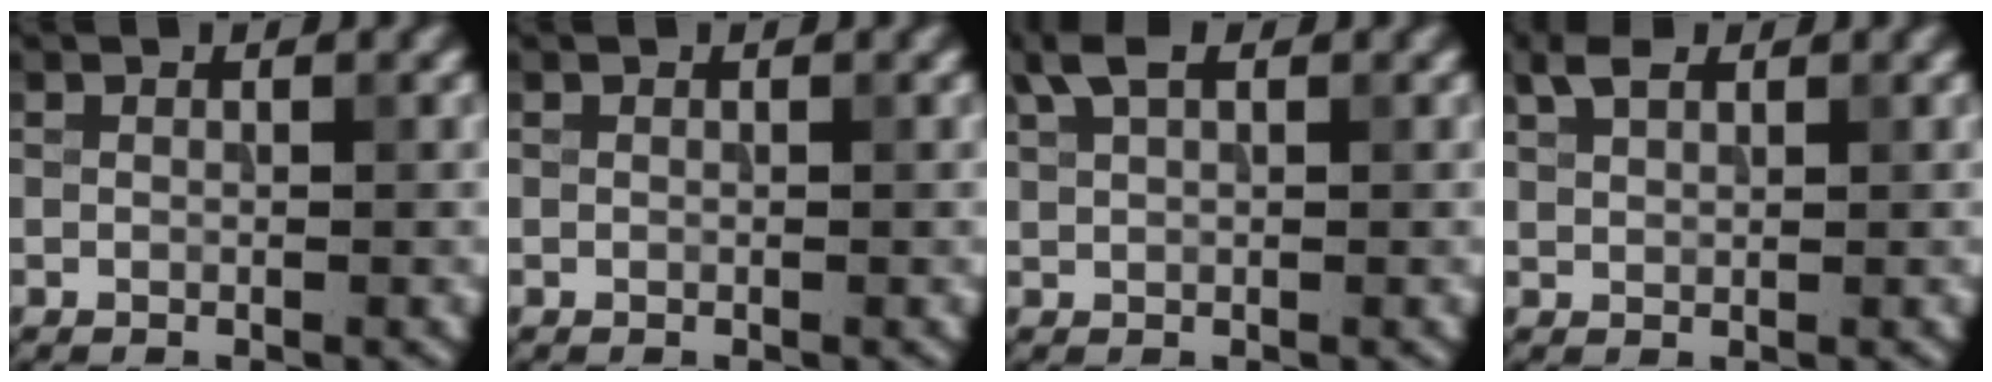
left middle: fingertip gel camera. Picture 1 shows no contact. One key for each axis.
{"total": 0.0}
{"total": 2.8, "fx": 1.6, "fy": 1.2, "fz": 1.8, "tx": -0.042, "ty": 0.007, "tz": 0.032}
{"total": 2.3, "fx": 1.5, "fy": 1.1, "fz": 1.3, "tx": -0.030, "ty": 0.007, "tz": 0.033}